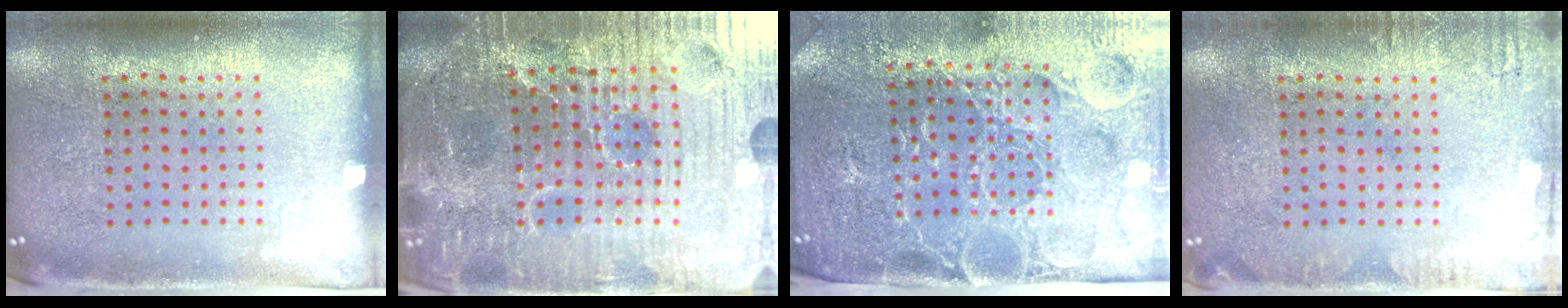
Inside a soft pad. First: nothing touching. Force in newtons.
{"total": 7.3, "press": 6.6, "slide": 3.1}
{"total": 4.8, "press": 4.2, "slide": 2.1}
{"total": 1.7, "press": 1.7, "slide": 0.2}